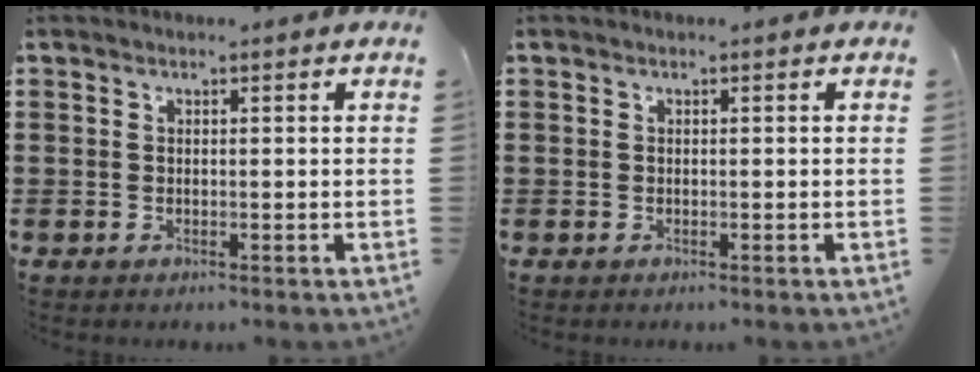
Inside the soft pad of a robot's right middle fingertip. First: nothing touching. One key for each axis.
{"total": 0.0}